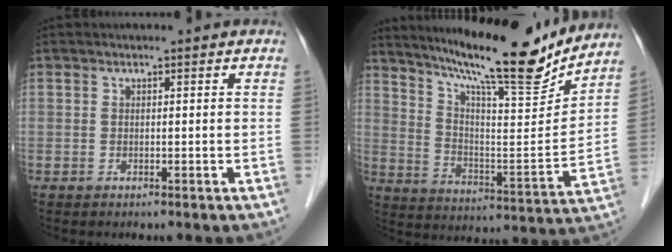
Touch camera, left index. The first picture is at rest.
{"total": 20.6, "force": [17.9, 1.5, 10.2], "torque": [-0.170, -0.030, 0.271]}